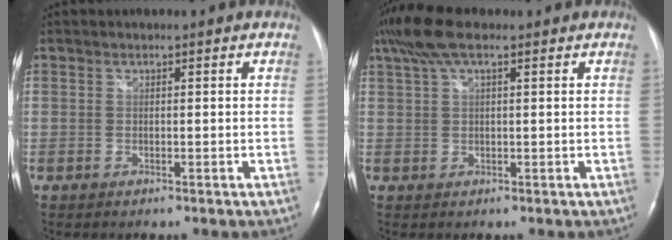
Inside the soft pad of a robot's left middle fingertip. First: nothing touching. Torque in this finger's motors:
{"motor_torque": [0.90, -0.70, 0.36, 0.12]}